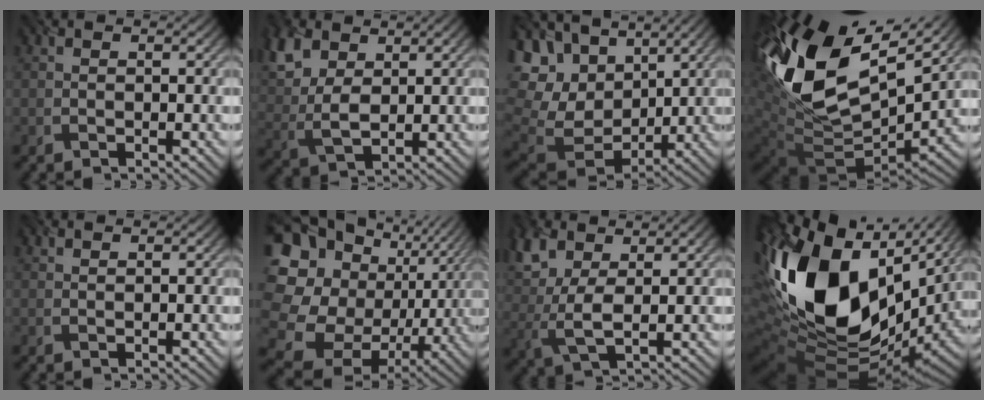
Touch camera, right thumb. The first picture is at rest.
{"total": 8.6, "force": [4.3, 4.9, 5.6], "torque": [-0.160, 0.015, 0.081]}
{"total": 16.5, "force": [5.4, 12.1, 9.9], "torque": [-0.284, 0.022, 0.115]}
{"total": 17.4, "force": [5.9, 10.2, 12.8], "torque": [-0.297, 0.010, 0.112]}
{"total": 0.5, "force": [0.5, -0.1, 0.2], "torque": [-0.007, 0.005, 0.005]}
{"total": 22.5, "force": [0.8, 19.2, 11.7], "torque": [-0.288, -0.019, 0.018]}
{"total": 7.9, "force": [3.2, 3.6, 6.2], "torque": [-0.166, 0.012, 0.056]}
{"total": 20.9, "force": [4.6, 13.5, 15.3], "torque": [-0.359, -0.023, 0.102]}